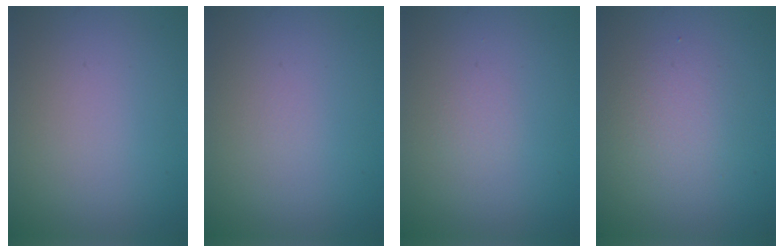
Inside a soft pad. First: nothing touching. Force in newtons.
{"total": 0.0}
{"total": 0.5, "press": 0.5, "slide": 0.1}
{"total": 2.5, "press": 2.5, "slide": 0.2}